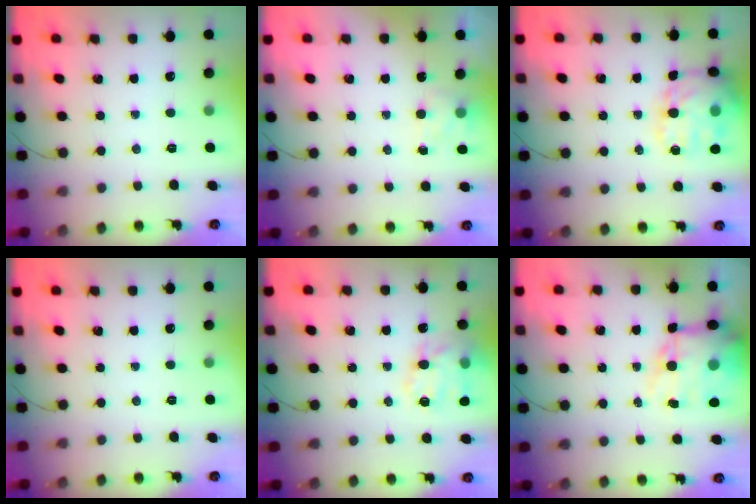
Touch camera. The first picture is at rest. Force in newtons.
{"total": 3.6, "press": 3.4, "slide": 1.1}
{"total": 19.6, "press": 19.4, "slide": 2.4}
{"total": 0.0}
{"total": 17.5, "press": 17.3, "slide": 2.7}
{"total": 14.3, "press": 14.0, "slide": 3.2}